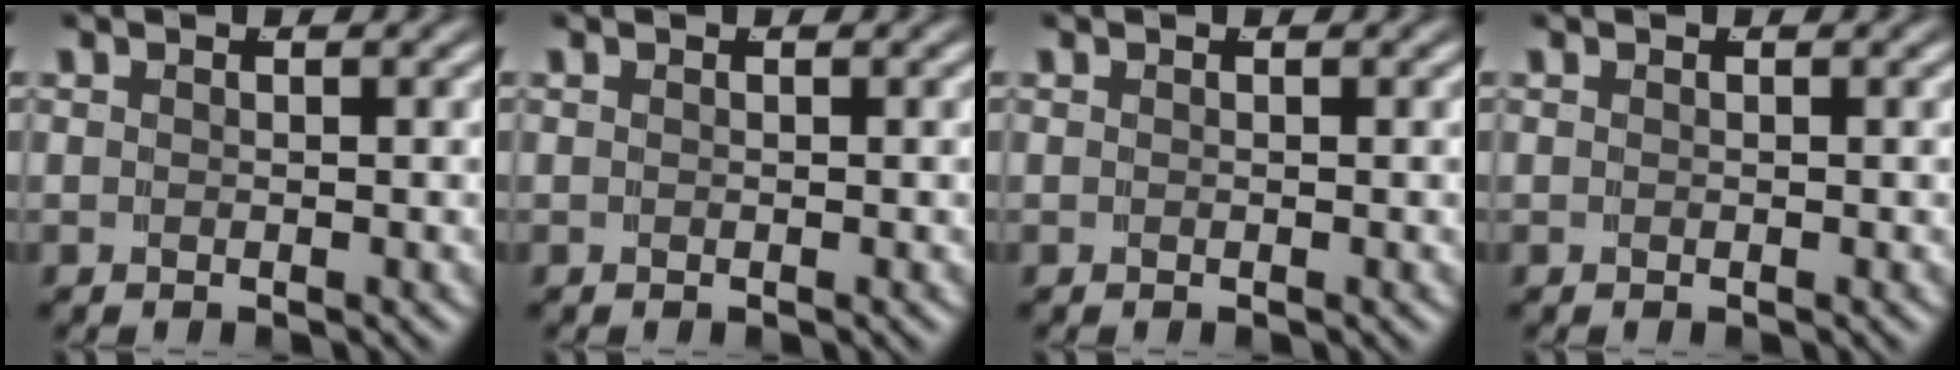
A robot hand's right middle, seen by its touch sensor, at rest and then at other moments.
{"total": 0.0}
{"total": 0.0}
{"total": 0.0}